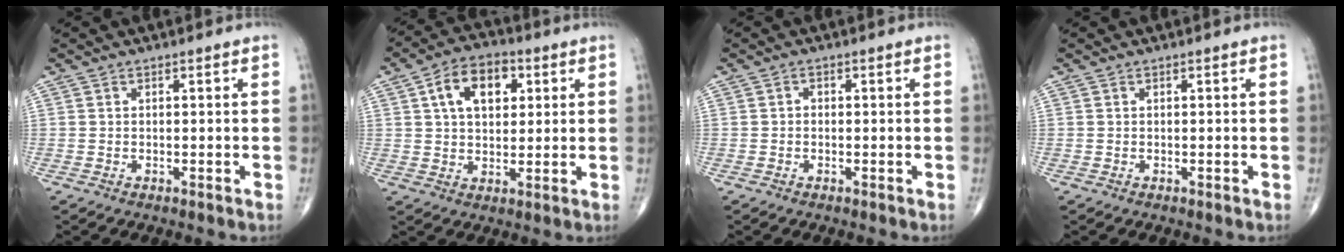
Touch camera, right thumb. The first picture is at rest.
{"total": 10.8, "force": [3.4, 6.7, 7.7], "torque": [-0.101, 0.004, 0.050]}
{"total": 0.7, "force": [-0.2, 0.6, 0.3], "torque": [0.005, 0.002, -0.009]}
{"total": 0.0}